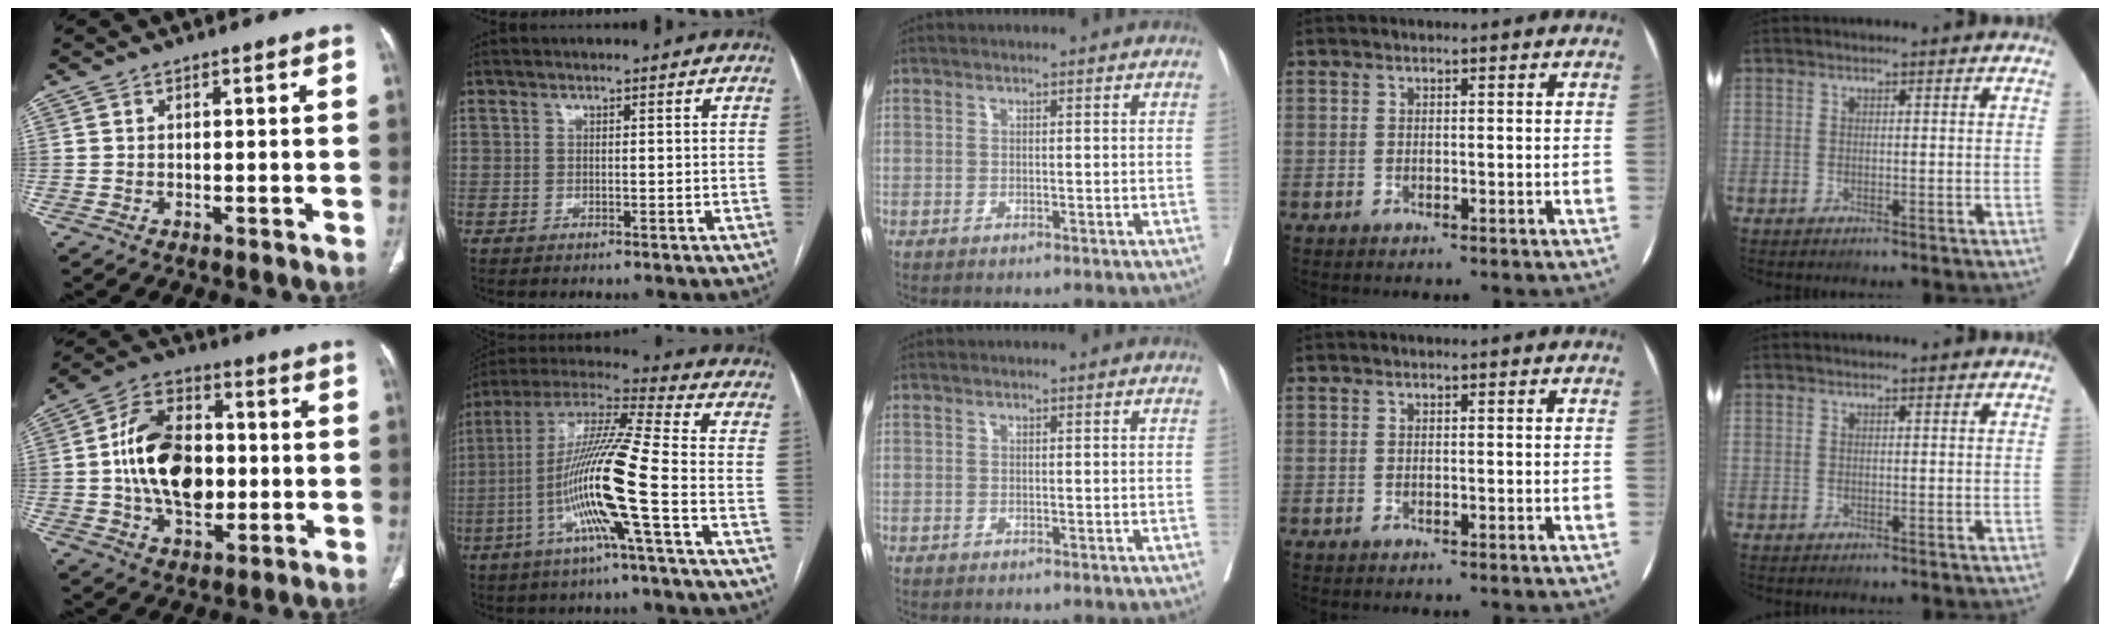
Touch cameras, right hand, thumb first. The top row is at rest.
{"thumb": {"total": 17.4, "force": [-0.4, 11.5, 13.1], "torque": [-0.204, 0.022, -0.006]}, "index": {"total": 15.3, "force": [-4.6, -1.2, 14.6], "torque": [-0.287, 0.000, -0.097]}}